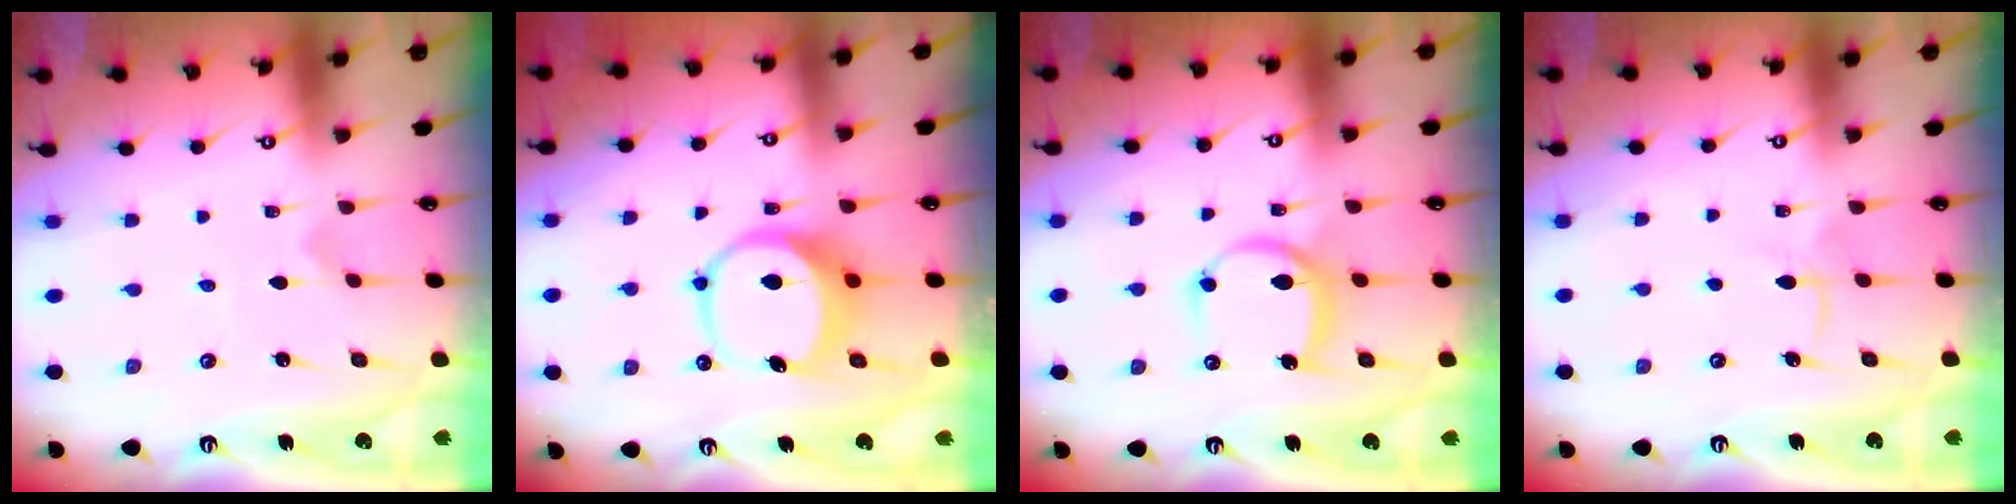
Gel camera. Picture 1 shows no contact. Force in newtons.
{"total": 9.4, "press": 9.3, "slide": 1.4}
{"total": 9.9, "press": 9.9, "slide": 0.8}
{"total": 5.1, "press": 5.1, "slide": 0.7}